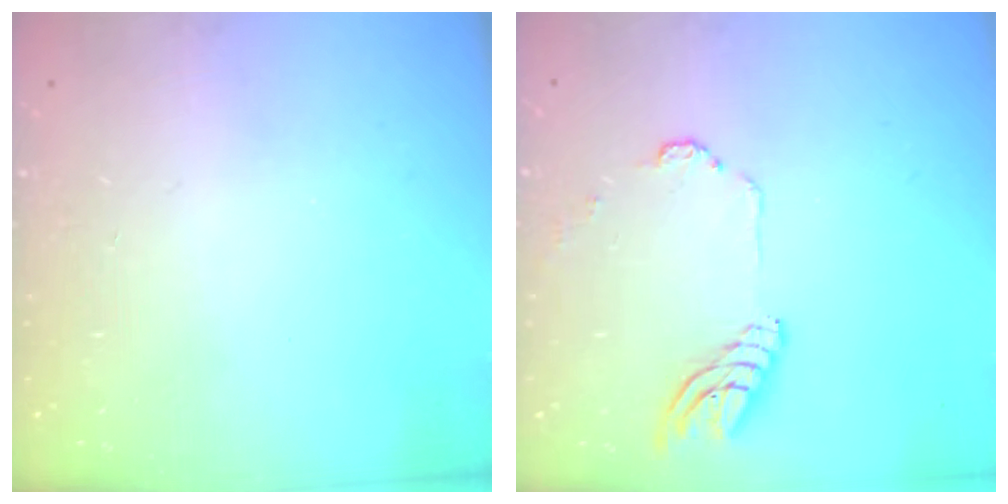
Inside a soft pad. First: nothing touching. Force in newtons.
{"total": 10.5, "press": 10.4, "slide": 1.1}